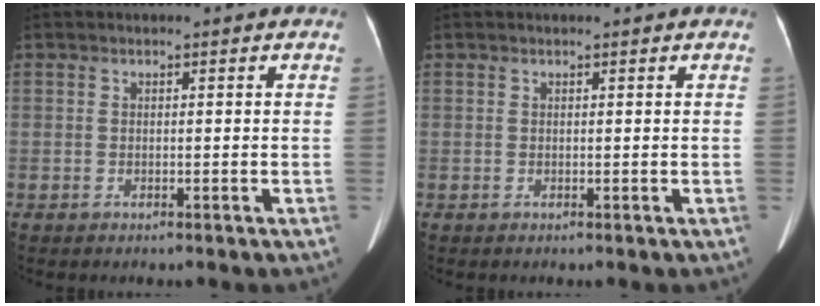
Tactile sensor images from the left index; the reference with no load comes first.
{"total": 0.7, "force": [0.6, 0.0, 0.3], "torque": [-0.004, 0.008, 0.008]}